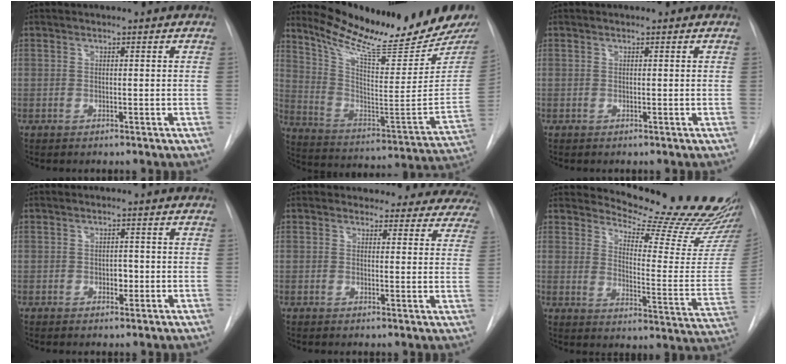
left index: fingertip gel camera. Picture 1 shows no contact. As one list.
[{"total": 22.1, "force": [19.7, 0.8, 10.1], "torque": [-0.171, -0.103, 0.293]}, {"total": 0.0}, {"total": 1.7, "force": [-1.1, 0.9, 0.9], "torque": [-0.011, -0.004, -0.014]}, {"total": 14.0, "force": [12.9, 5.2, 1.5], "torque": [0.014, -0.042, 0.116]}, {"total": 19.7, "force": [18.8, 1.0, 5.7], "torque": [-0.082, -0.141, 0.222]}]